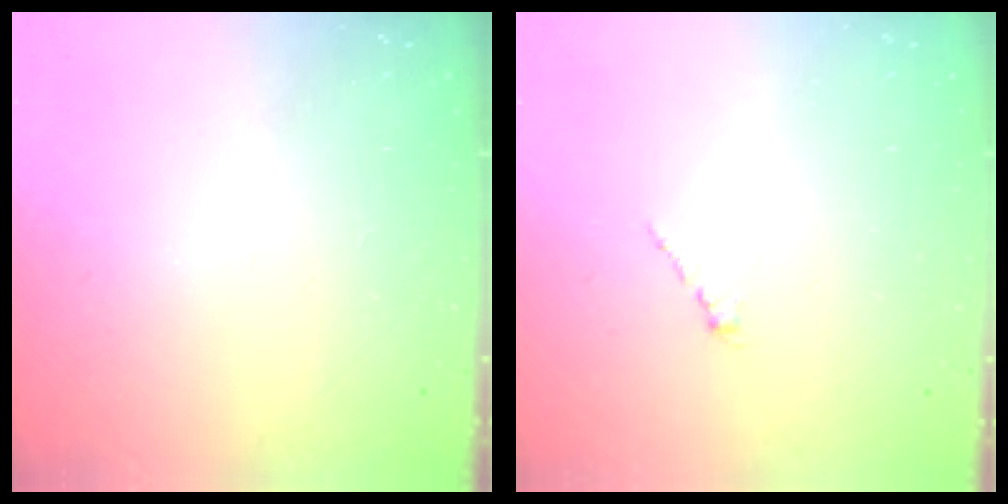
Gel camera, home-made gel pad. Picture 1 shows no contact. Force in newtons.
{"total": 0.0}